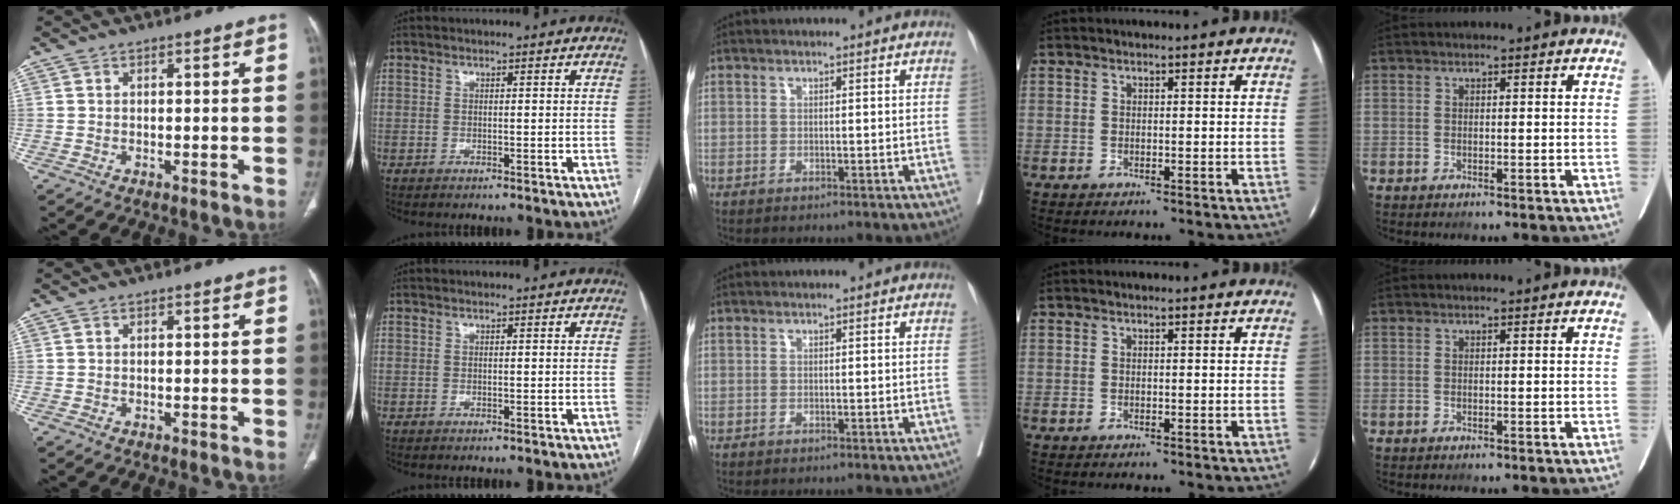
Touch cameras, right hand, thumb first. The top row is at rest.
{}